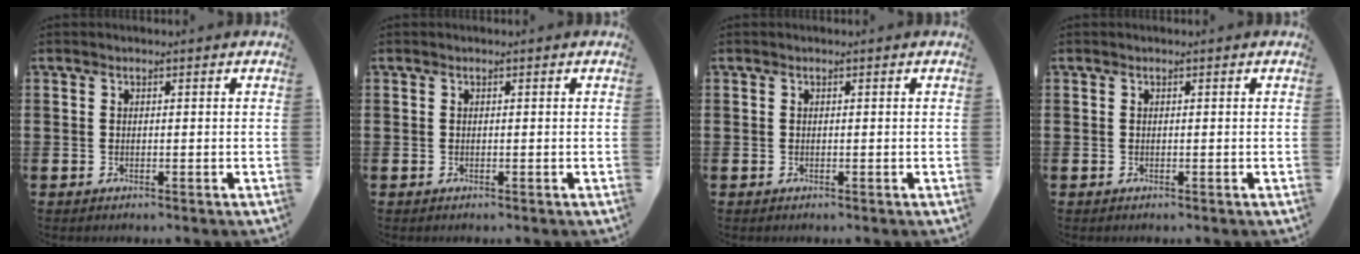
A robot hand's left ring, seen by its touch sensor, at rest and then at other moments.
{"total": 0.0}
{"total": 0.0}
{"total": 0.0}